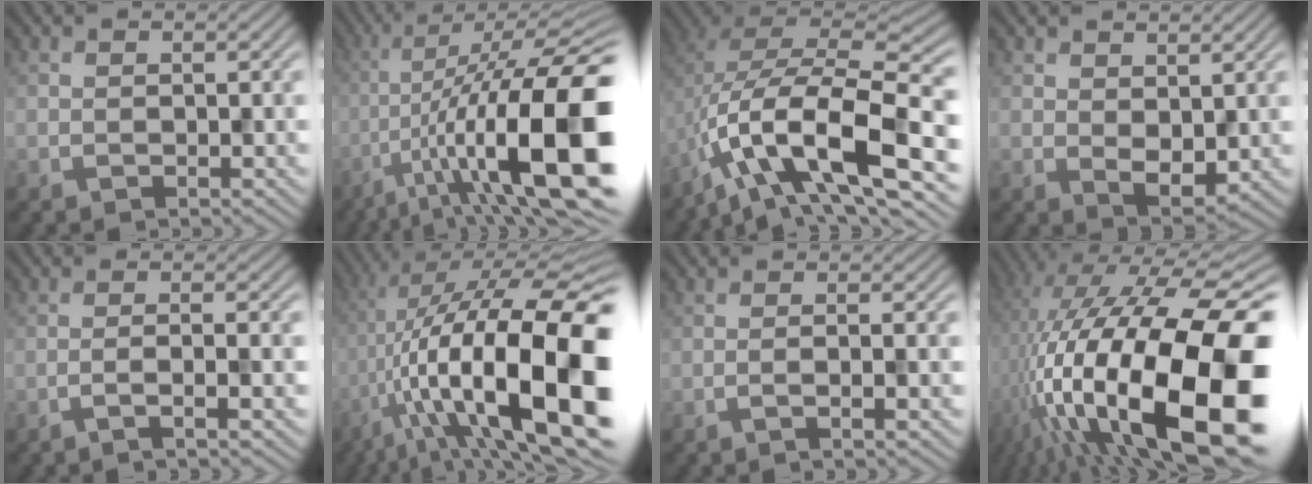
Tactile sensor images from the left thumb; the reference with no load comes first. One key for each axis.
{"total": 18.8, "fx": -6.5, "fy": 5.3, "fz": 16.8, "tx": -0.266, "ty": 0.001, "tz": -0.108}
{"total": 14.8, "fx": -6.1, "fy": 6.3, "fz": 11.9, "tx": -0.228, "ty": -0.001, "tz": -0.116}
{"total": 3.8, "fx": 1.5, "fy": 2.3, "fz": 2.7, "tx": -0.055, "ty": -0.011, "tz": 0.032}
{"total": 3.3, "fx": -1.7, "fy": 0.3, "fz": 2.8, "tx": -0.040, "ty": 0.012, "tz": -0.045}
{"total": 21.6, "fx": -4.9, "fy": 7.3, "fz": 19.7, "tx": -0.327, "ty": 0.006, "tz": -0.083}
{"total": 2.3, "fx": -1.1, "fy": 0.1, "fz": 2.1, "tx": -0.030, "ty": 0.006, "tz": -0.026}
{"total": 23.7, "fx": -6.0, "fy": 9.6, "fz": 20.8, "tx": -0.379, "ty": -0.011, "tz": -0.108}